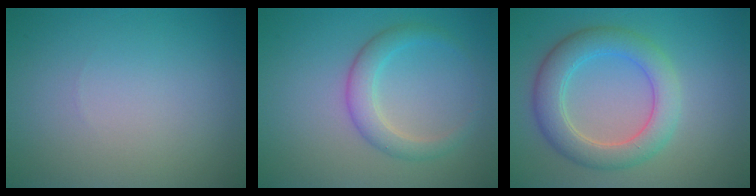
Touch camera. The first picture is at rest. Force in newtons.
{"total": 2.7, "press": 2.7, "slide": 0.1}
{"total": 5.2, "press": 5.2, "slide": 0.2}